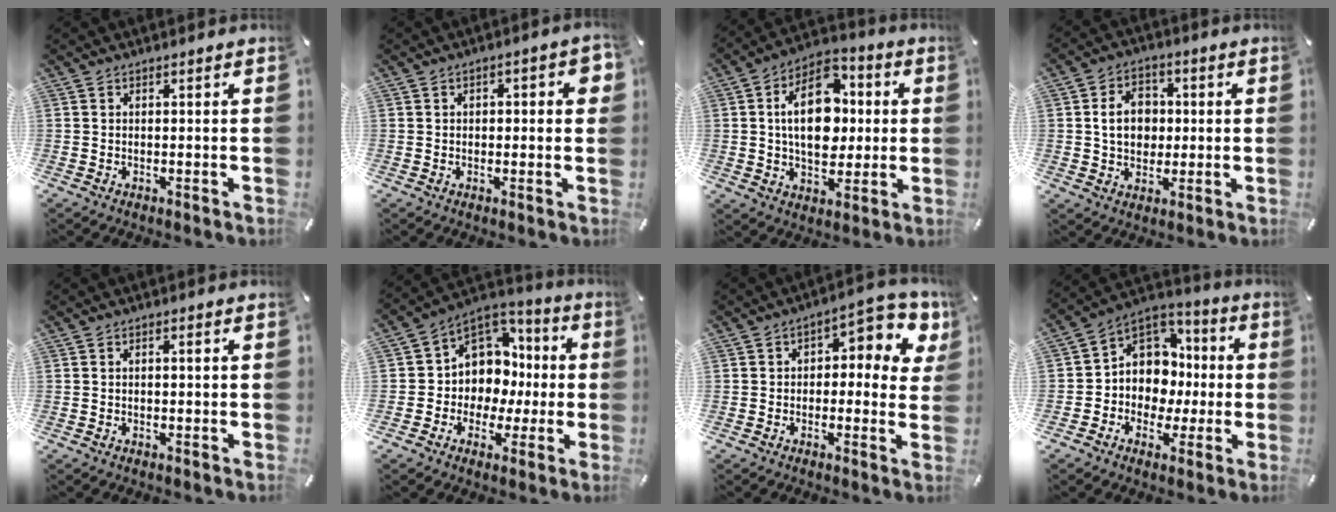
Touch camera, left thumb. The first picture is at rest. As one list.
[{"total": 3.6, "force": [-0.1, 2.0, 3.0], "torque": [-0.038, 0.006, -0.007]}, {"total": 16.3, "force": [1.8, 11.1, 11.8], "torque": [-0.212, 0.007, 0.030]}, {"total": 8.7, "force": [0.7, 7.2, 4.7], "torque": [-0.077, 0.006, 0.010]}, {"total": 0.9, "force": [0.0, 0.4, 0.8], "torque": [-0.016, 0.003, -0.001]}, {"total": 10.0, "force": [0.7, 9.8, 1.9], "torque": [-0.041, -0.023, 0.025]}, {"total": 7.7, "force": [2.5, 4.6, 5.6], "torque": [-0.064, -0.024, 0.035]}, {"total": 10.1, "force": [-0.2, 9.8, 2.2], "torque": [-0.047, -0.008, 0.010]}]